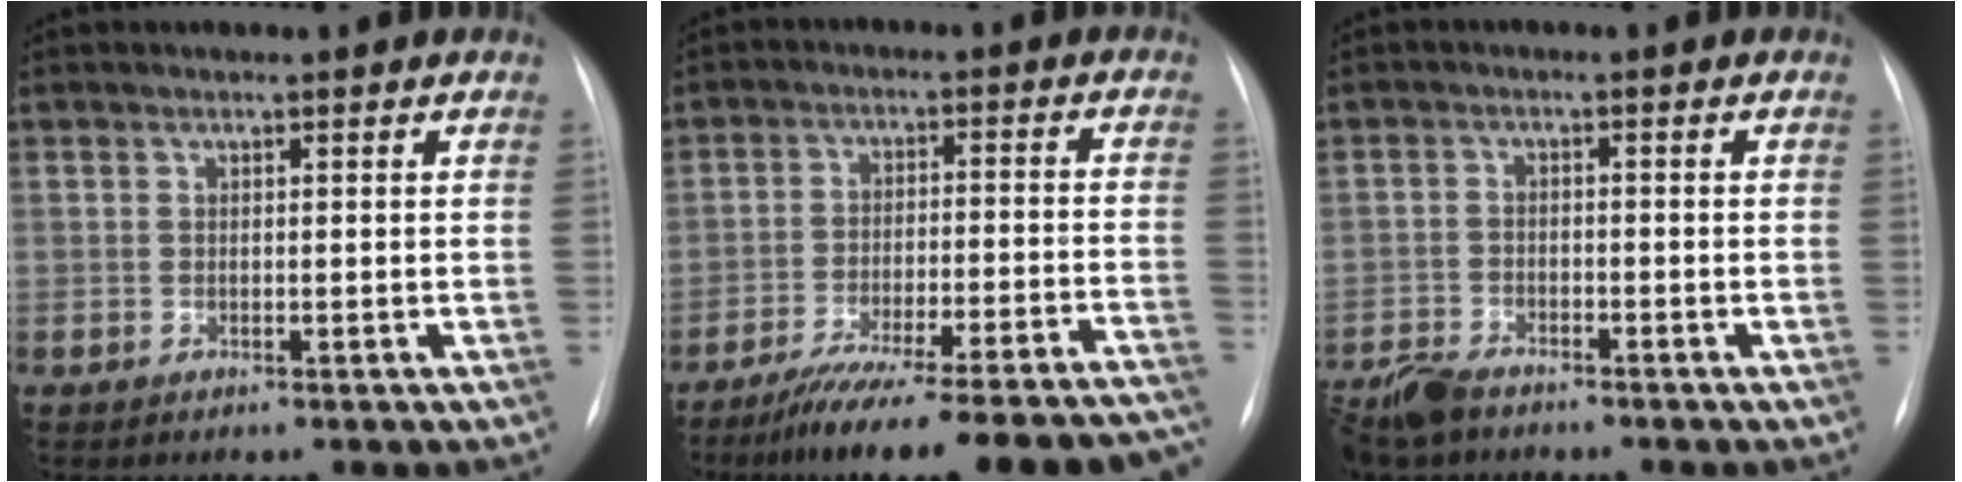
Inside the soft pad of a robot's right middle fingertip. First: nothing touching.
{"total": 23.6, "force": [-21.0, 1.9, 10.7], "torque": [-0.096, -0.003, -0.288]}
{"total": 6.0, "force": [-5.2, 2.0, 2.1], "torque": [-0.044, -0.015, -0.096]}